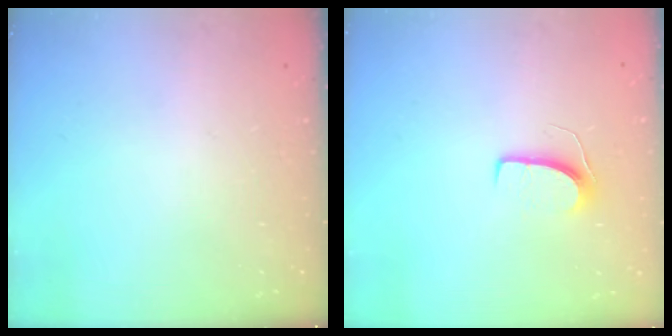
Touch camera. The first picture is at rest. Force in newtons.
{"total": 6.5, "press": 6.5, "slide": 0.4}